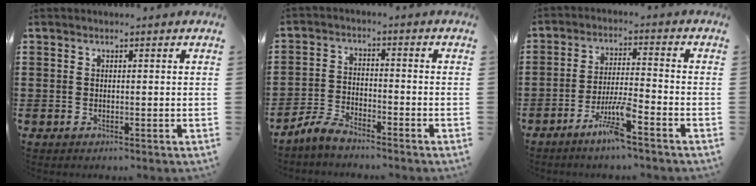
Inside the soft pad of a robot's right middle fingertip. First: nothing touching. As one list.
[{"total": 4.3, "force": [-4.0, 0.7, 1.3], "torque": [-0.045, 0.004, -0.087]}, {"total": 6.5, "force": [-4.4, 0.4, 4.7], "torque": [-0.102, -0.010, -0.084]}]